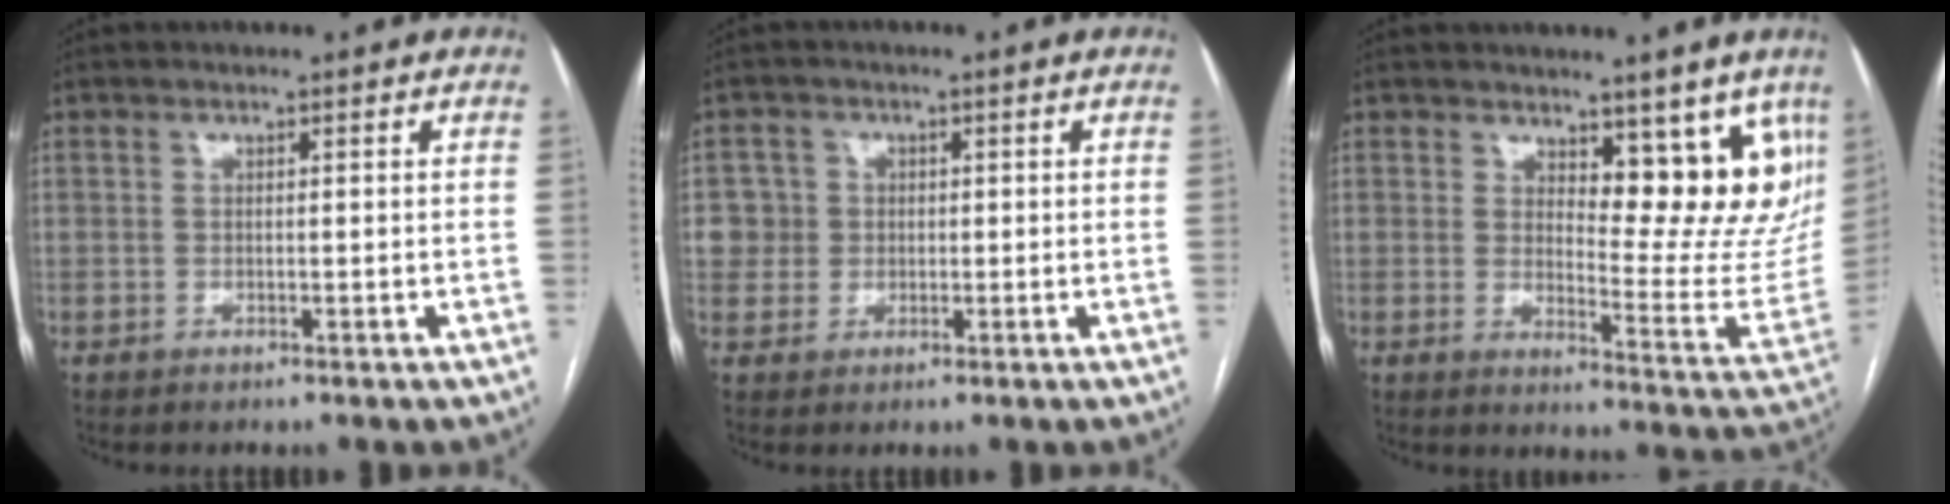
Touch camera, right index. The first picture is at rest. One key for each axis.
{"total": 3.9, "fx": 0.5, "fy": 3.9, "fz": -0.1, "tx": 0.019, "ty": 0.009, "tz": 0.011}
{"total": 12.3, "fx": 8.5, "fy": 4.5, "fz": 7.7, "tx": -0.074, "ty": -0.029, "tz": 0.107}